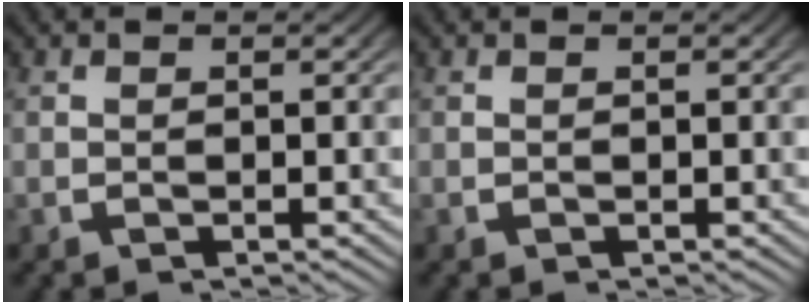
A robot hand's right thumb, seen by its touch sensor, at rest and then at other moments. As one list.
[{"total": 0.0}]